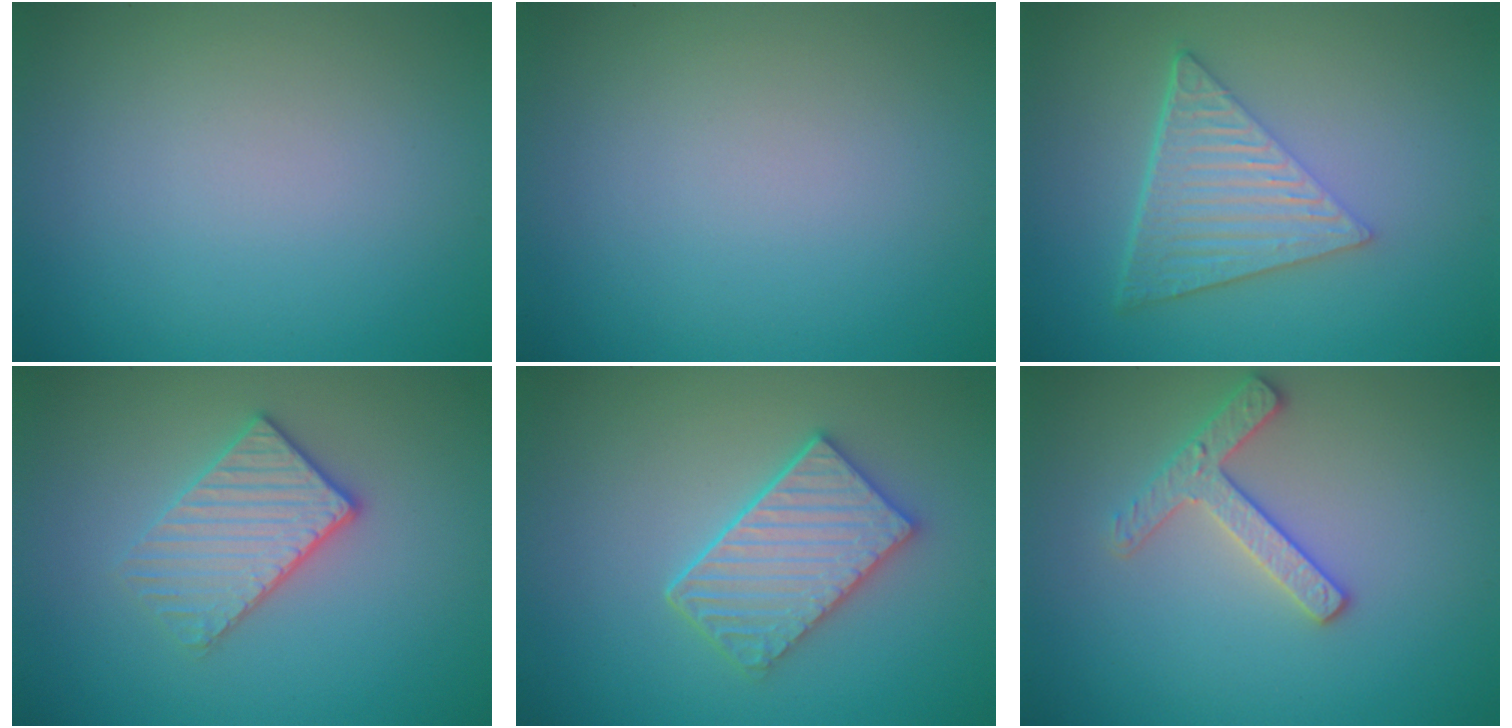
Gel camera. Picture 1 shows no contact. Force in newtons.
{"total": 0.0}
{"total": 6.3, "press": 4.2, "slide": 4.7}
{"total": 3.3, "press": 3.0, "slide": 1.5}
{"total": 4.3, "press": 3.8, "slide": 2.0}
{"total": 2.6, "press": 2.6, "slide": 0.3}